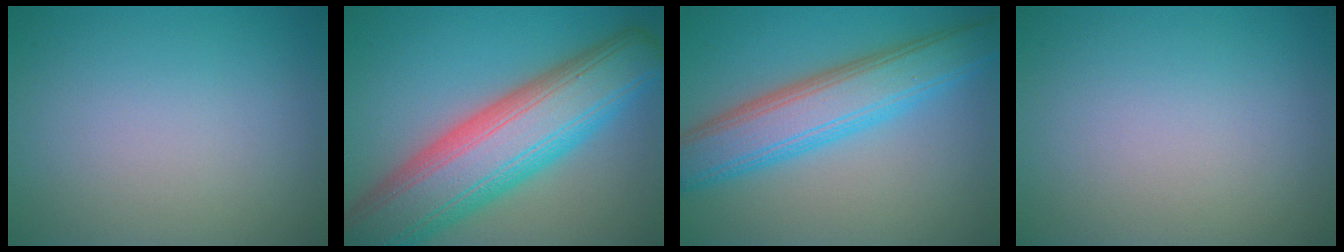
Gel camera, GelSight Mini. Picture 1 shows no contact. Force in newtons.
{"total": 12.8, "press": 12.7, "slide": 0.8}
{"total": 7.2, "press": 7.2, "slide": 0.1}
{"total": 0.0}